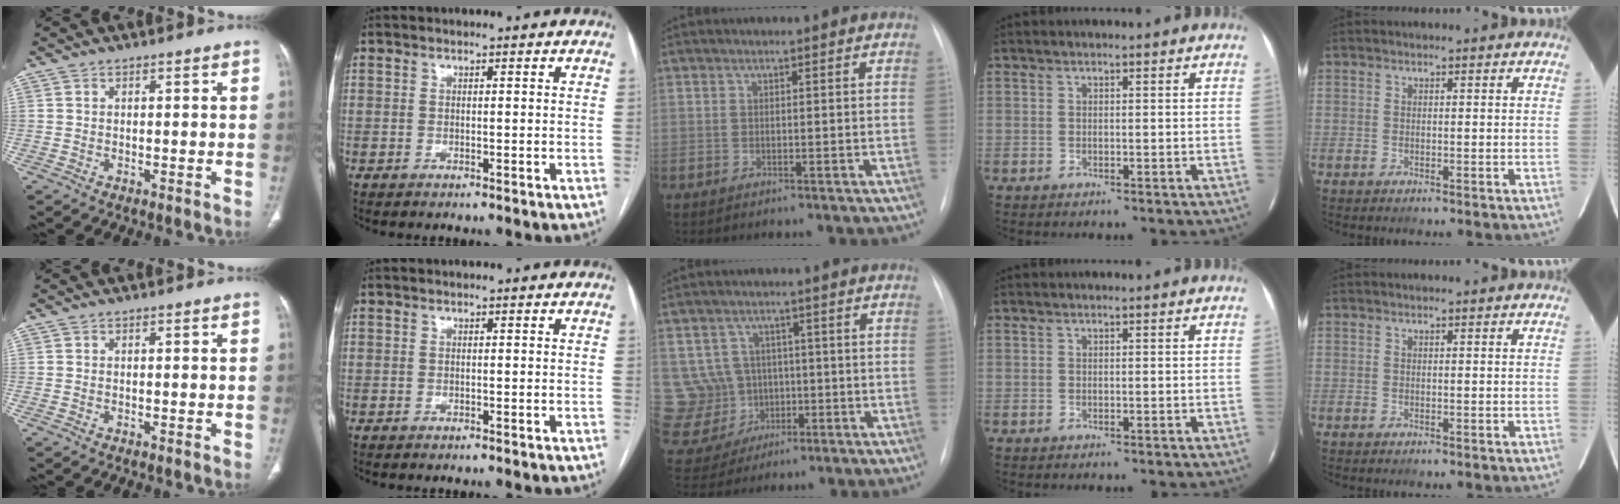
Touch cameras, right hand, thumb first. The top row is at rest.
{"middle": {"total": 11.5, "force": [-0.1, 11.3, 2.4], "torque": [-0.082, 0.038, 0.024]}}